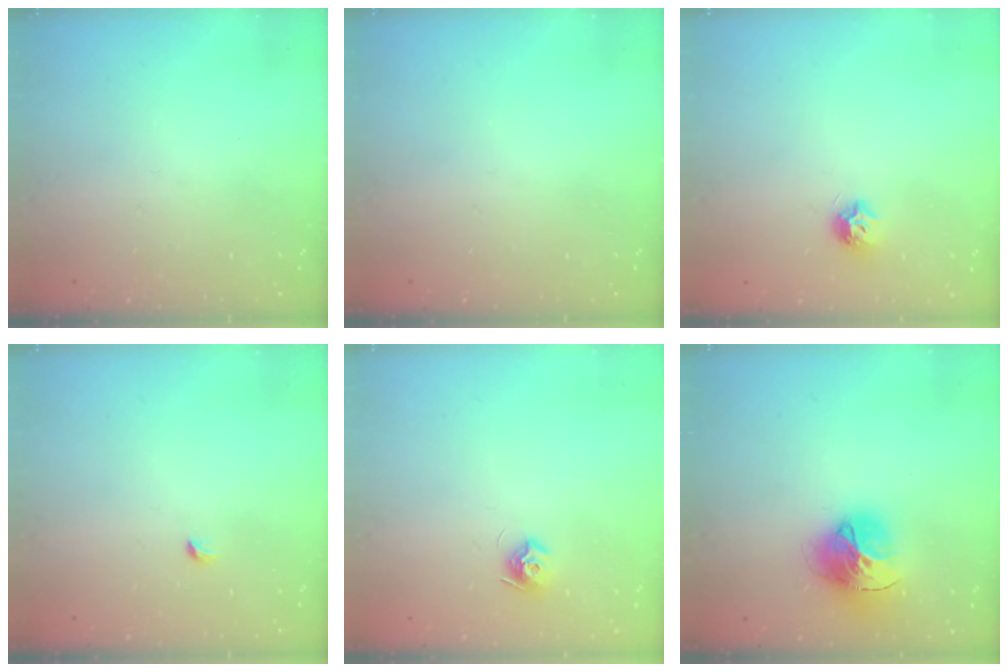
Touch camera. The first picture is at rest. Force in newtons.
{"total": 0.0}
{"total": 7.1, "press": 7.1, "slide": 0.2}
{"total": 2.7, "press": 2.6, "slide": 0.6}
{"total": 7.8, "press": 7.8, "slide": 0.2}
{"total": 16.0, "press": 15.9, "slide": 1.7}